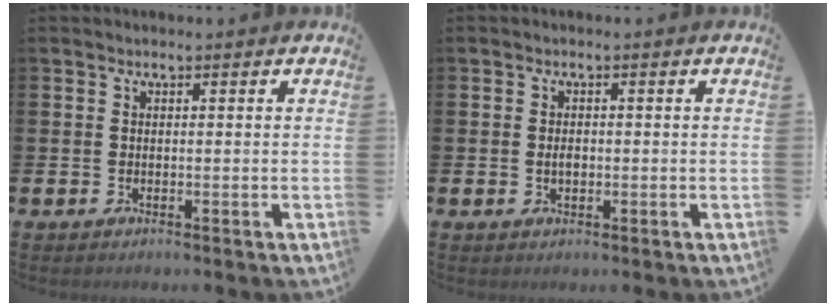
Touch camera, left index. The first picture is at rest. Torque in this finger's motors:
{"motor_torque": [0.07, 0.03, 0.01, 0.04]}